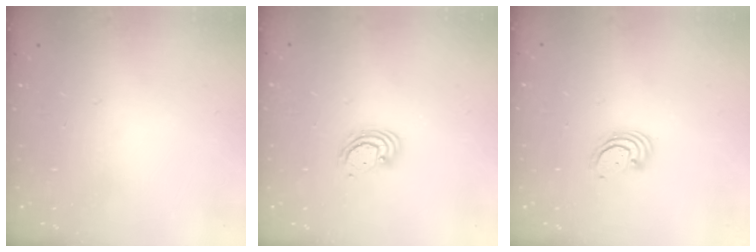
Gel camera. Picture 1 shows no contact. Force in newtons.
{"total": 2.8, "press": 2.8, "slide": 0.3}
{"total": 2.5, "press": 2.5, "slide": 0.3}